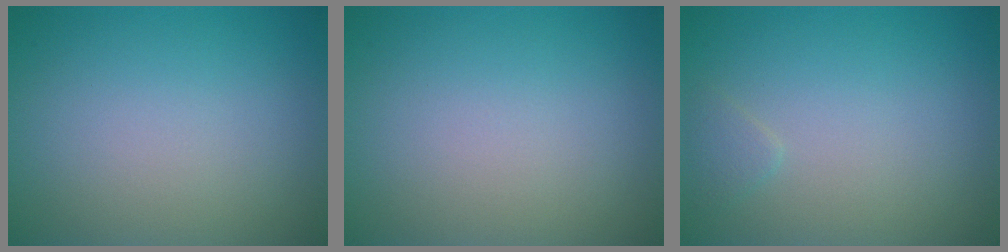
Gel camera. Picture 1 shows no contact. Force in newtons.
{"total": 0.0}
{"total": 0.8, "press": 0.8, "slide": 0.0}